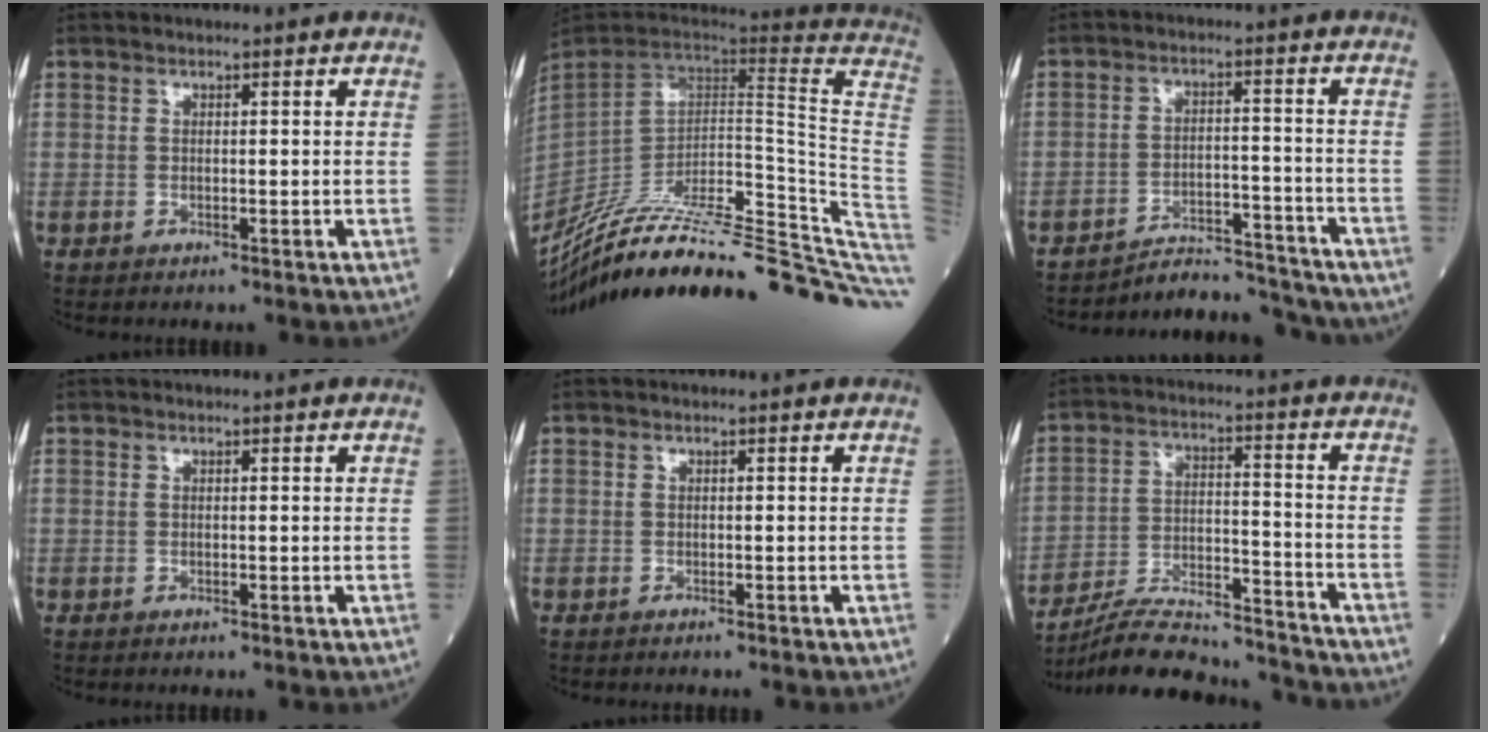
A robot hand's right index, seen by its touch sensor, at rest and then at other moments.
{"total": 40.0, "force": [-32.5, 3.5, 23.0], "torque": [-0.229, -0.059, -0.448]}
{"total": 9.5, "force": [-9.4, 1.8, -0.2], "torque": [0.008, 0.025, -0.141]}
{"total": 0.0}
{"total": 0.6, "force": [-0.5, 0.1, 0.1], "torque": [-0.002, -0.001, -0.011]}
{"total": 17.7, "force": [-16.8, 2.1, 5.1], "torque": [-0.105, 0.009, -0.265]}